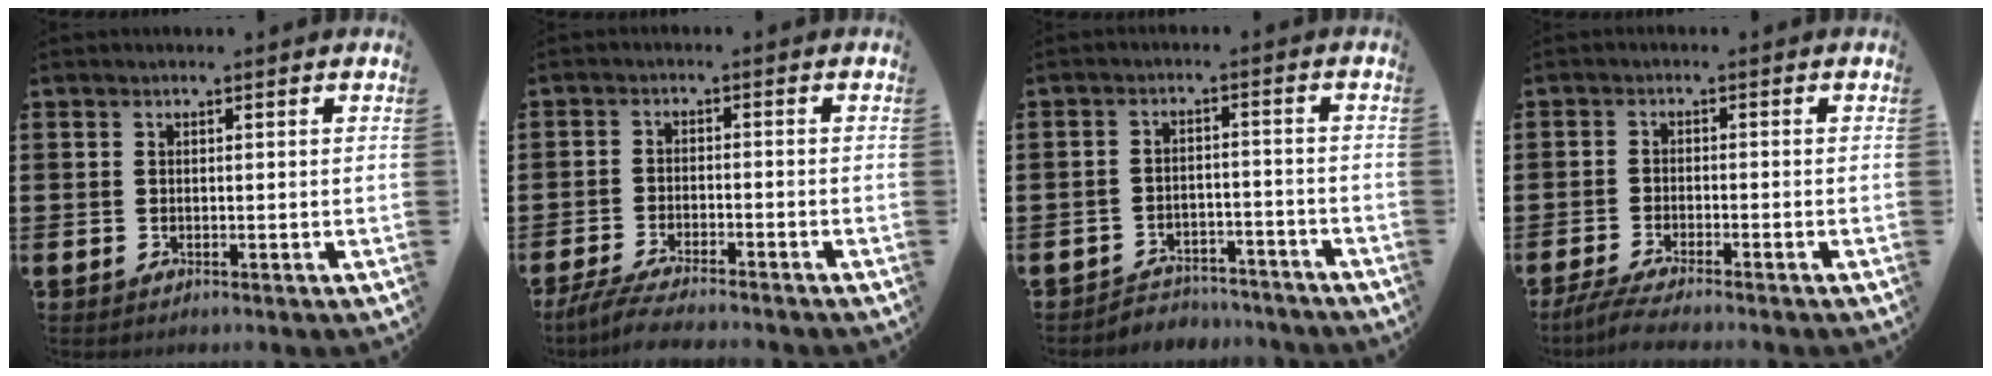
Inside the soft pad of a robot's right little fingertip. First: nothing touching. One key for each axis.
{"total": 3.5, "fx": -3.3, "fy": 0.1, "fz": 1.3, "tx": -0.036, "ty": -0.006, "tz": -0.066}
{"total": 3.1, "fx": -3.0, "fy": 0.7, "fz": -0.2, "tx": -0.004, "ty": 0.006, "tz": -0.066}
{"total": 2.7, "fx": -2.3, "fy": -0.1, "fz": 1.5, "tx": -0.030, "ty": -0.005, "tz": -0.044}